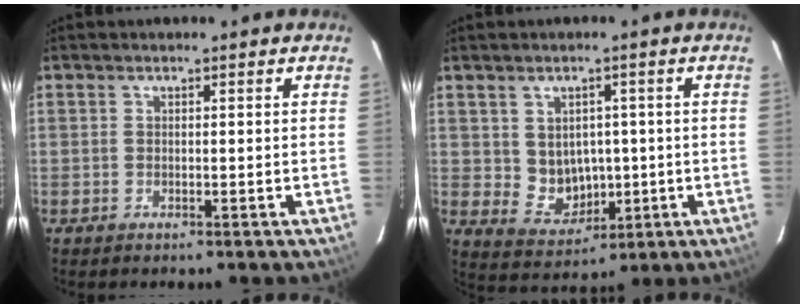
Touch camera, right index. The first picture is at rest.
{"total": 6.9, "force": [0.1, 6.1, 3.2], "torque": [-0.064, 0.002, 0.026]}